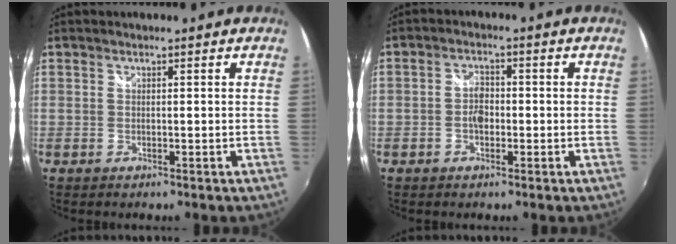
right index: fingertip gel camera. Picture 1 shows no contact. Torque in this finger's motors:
{"motor_torque": [0.71, -0.29, 0.05, 0.05]}